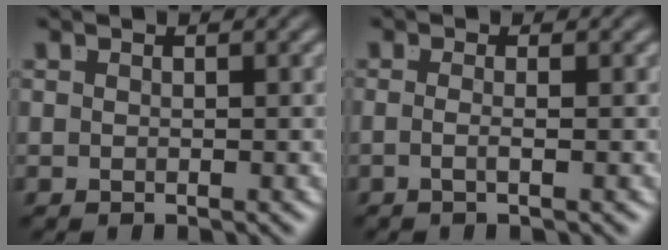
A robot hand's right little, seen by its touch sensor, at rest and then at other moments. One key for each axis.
{"total": 1.9, "fx": -1.0, "fy": -1.0, "fz": 1.3, "tx": -0.035, "ty": -0.016, "tz": -0.010}